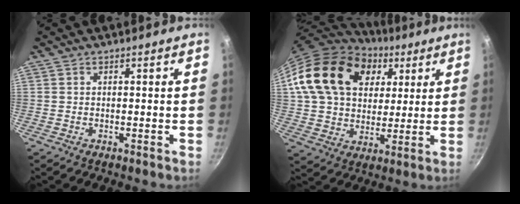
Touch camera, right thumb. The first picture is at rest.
{"total": 22.6, "force": [7.7, 16.6, 13.3], "torque": [-0.212, 0.002, 0.132]}